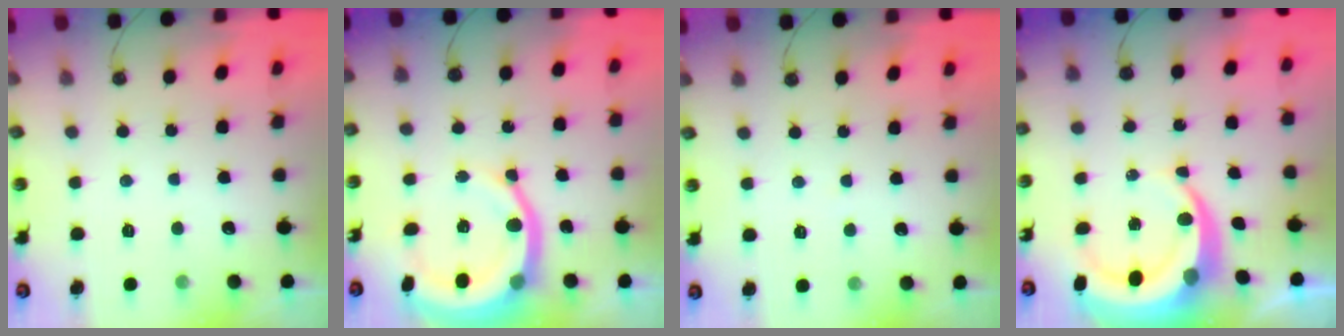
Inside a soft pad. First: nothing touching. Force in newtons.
{"total": 12.6, "press": 12.4, "slide": 2.2}
{"total": 4.0, "press": 4.0, "slide": 0.5}
{"total": 10.6, "press": 10.5, "slide": 1.2}